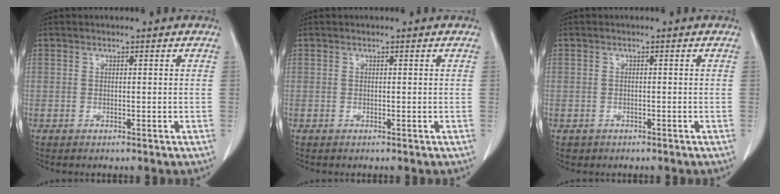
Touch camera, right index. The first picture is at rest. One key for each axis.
{"total": 0.0}
{"total": 1.3, "fx": -0.7, "fy": 1.2, "fz": 0.0, "tx": -0.008, "ty": 0.004, "tz": -0.008}